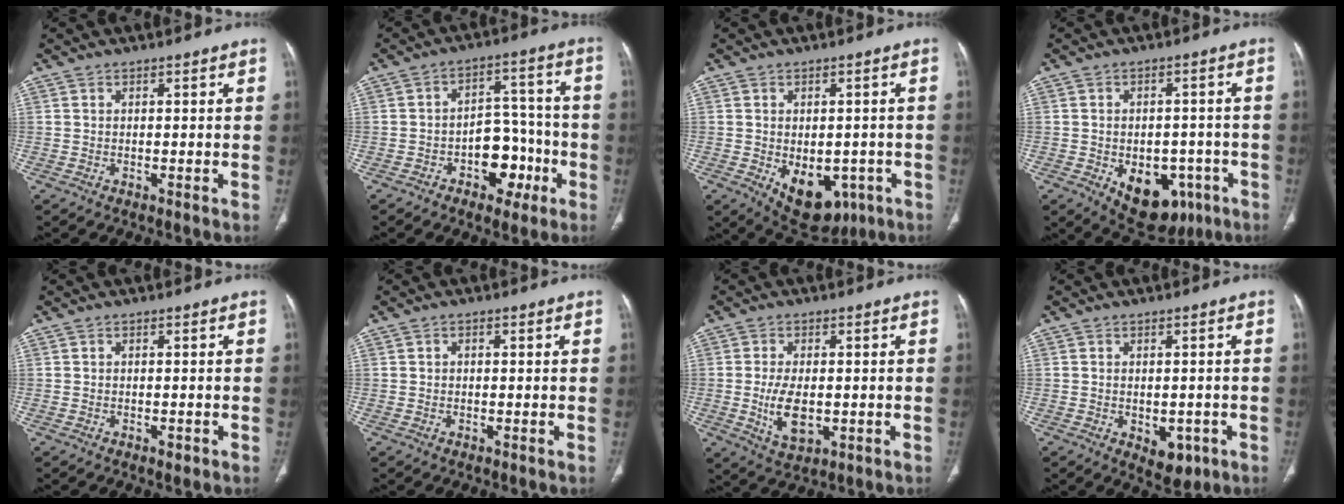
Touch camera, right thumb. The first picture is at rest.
{"total": 10.0, "force": [-4.0, 6.8, 6.2], "torque": [-0.042, 0.050, -0.056]}
{"total": 11.7, "force": [-4.3, 7.5, 7.8], "torque": [-0.080, 0.008, -0.040]}
{"total": 12.7, "force": [-5.4, 8.3, 8.0], "torque": [-0.078, 0.022, -0.058]}
{"total": 1.0, "force": [-0.5, 0.6, 0.6], "torque": [-0.007, -0.001, -0.006]}
{"total": 0.7, "force": [0.1, 0.6, 0.3], "torque": [-0.002, 0.001, 0.002]}
{"total": 7.6, "force": [-1.0, 4.2, 6.3], "torque": [-0.112, -0.008, -0.006]}
{"total": 5.3, "force": [-1.9, 3.4, 3.7], "torque": [-0.029, 0.005, -0.008]}